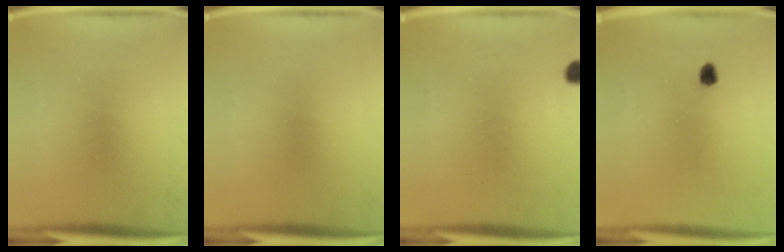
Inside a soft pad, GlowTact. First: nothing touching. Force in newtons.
{"total": 0.0}
{"total": 1.8}
{"total": 1.5}